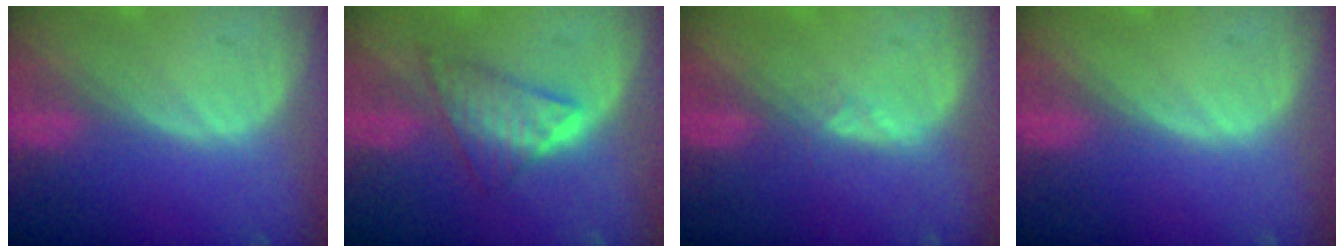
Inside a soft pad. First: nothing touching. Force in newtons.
{"total": 5.9, "press": 5.9, "slide": 0.7}
{"total": 1.4, "press": 1.2, "slide": 0.8}
{"total": 0.0}